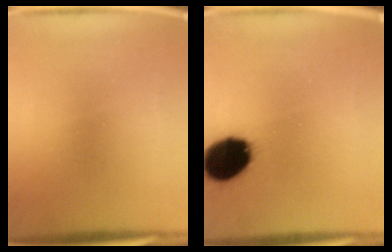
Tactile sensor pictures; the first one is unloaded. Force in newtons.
{"total": 15.5}